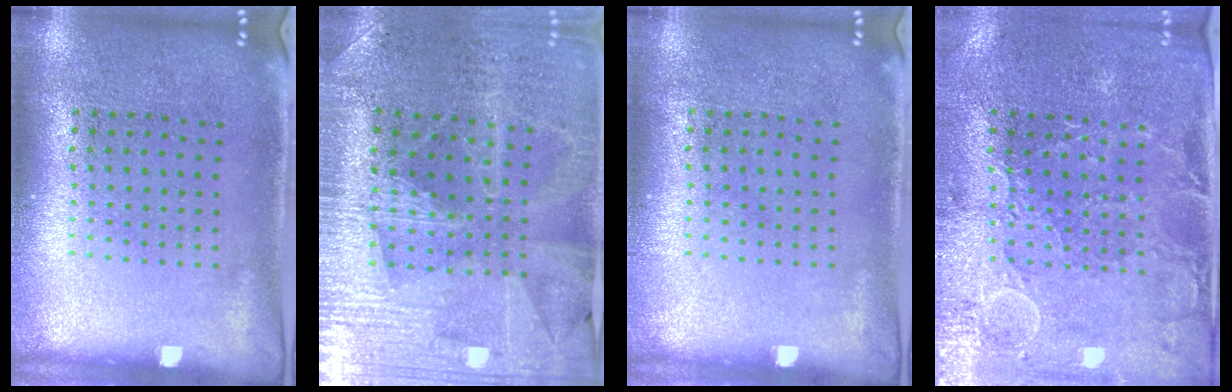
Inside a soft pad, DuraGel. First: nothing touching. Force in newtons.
{"total": 3.1, "press": 3.0, "slide": 0.4}
{"total": 0.0}
{"total": 0.8, "press": 0.7, "slide": 0.4}